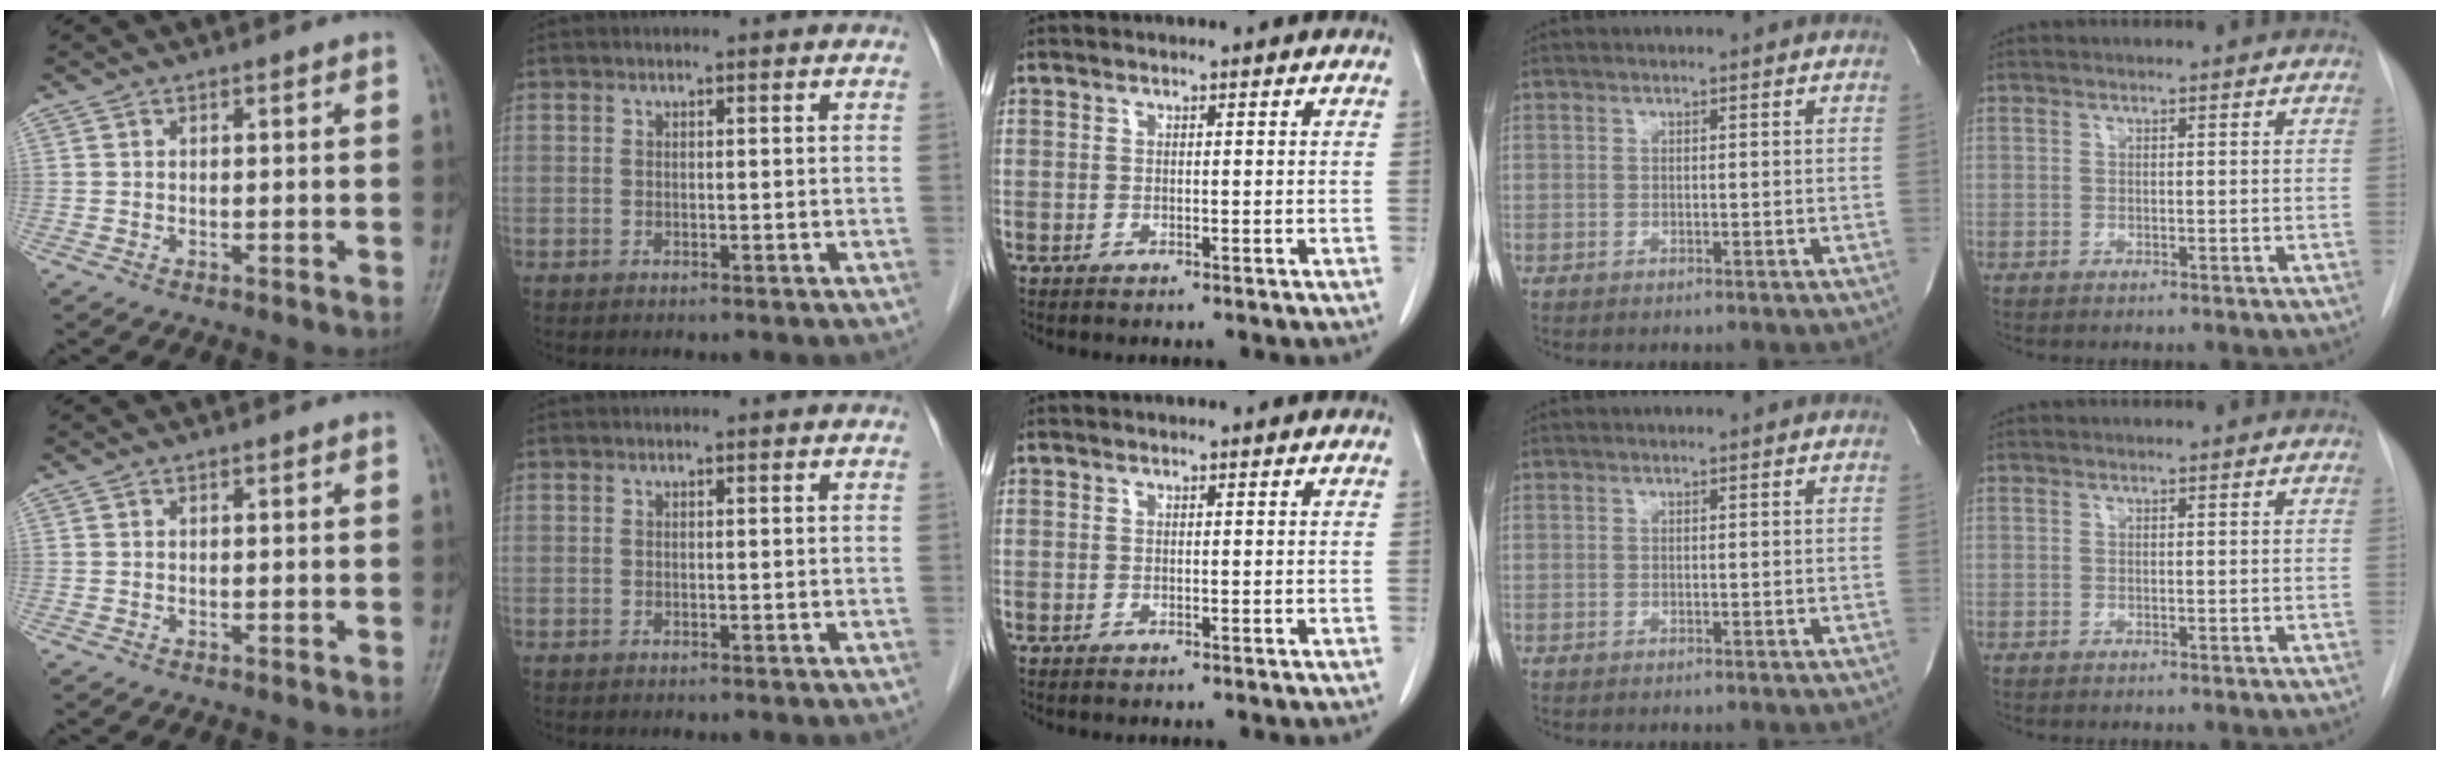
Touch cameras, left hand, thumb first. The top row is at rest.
{}